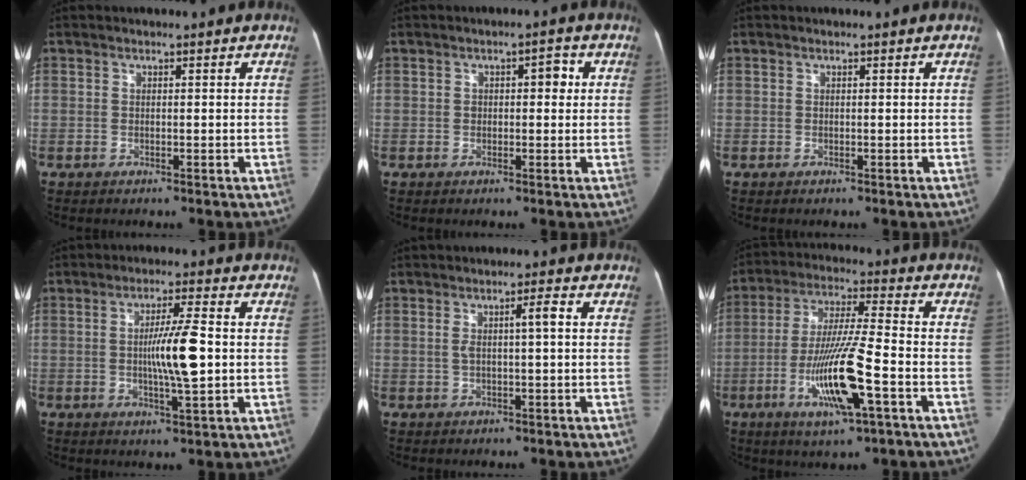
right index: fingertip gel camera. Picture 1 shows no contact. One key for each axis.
{"total": 3.4, "fx": 0.5, "fy": 1.9, "fz": 2.7, "tx": -0.041, "ty": 0.027, "tz": 0.010}
{"total": 0.0}
{"total": 8.6, "fx": -0.3, "fy": 0.7, "fz": 8.6, "tx": -0.151, "ty": 0.003, "tz": -0.009}
{"total": 3.6, "fx": 0.3, "fy": 0.5, "fz": 3.5, "tx": -0.065, "ty": 0.014, "tz": 0.008}
{"total": 14.3, "fx": -4.9, "fy": 1.1, "fz": 13.4, "tx": -0.262, "ty": -0.012, "tz": -0.088}